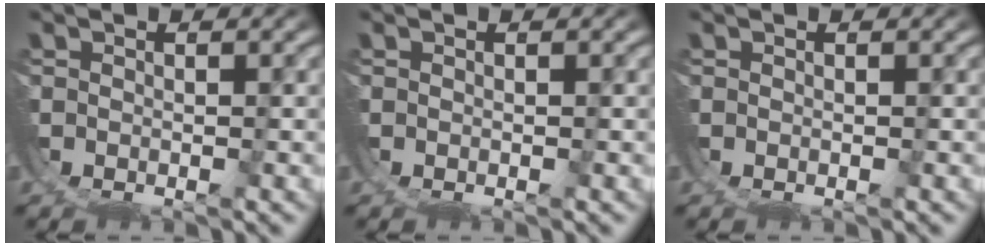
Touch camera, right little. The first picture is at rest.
{"total": 0.0}
{"total": 0.0}